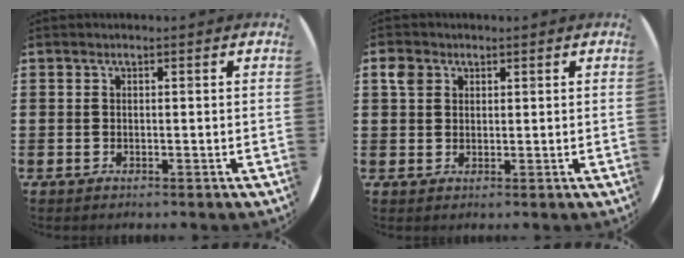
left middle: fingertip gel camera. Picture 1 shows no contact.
{"total": 2.5, "force": [1.6, 1.7, 0.7], "torque": [-0.002, -0.001, 0.027]}